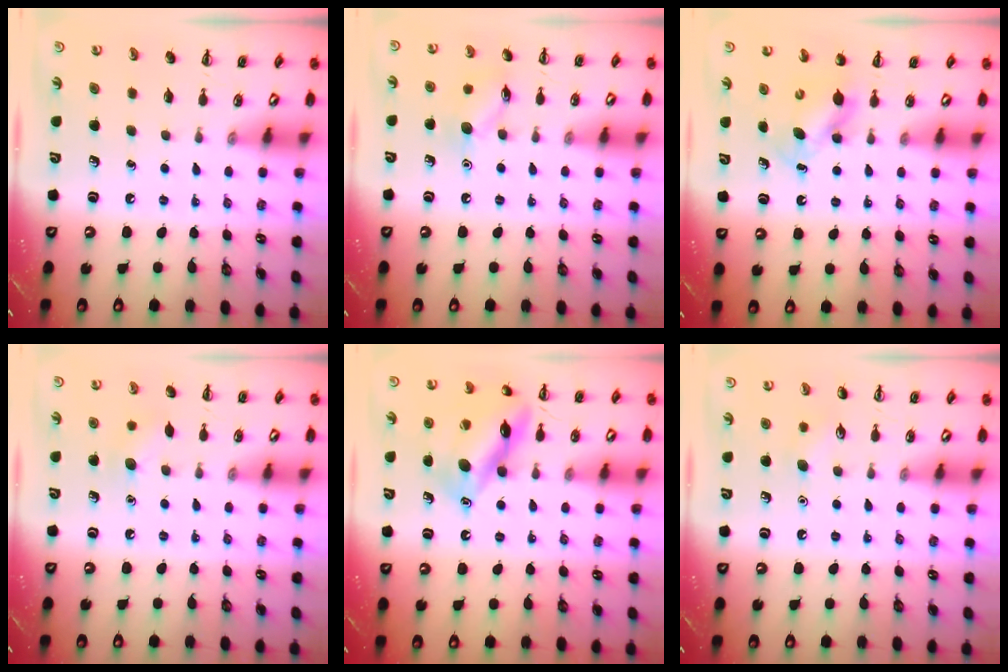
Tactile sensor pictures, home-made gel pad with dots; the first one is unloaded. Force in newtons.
{"total": 8.8, "press": 8.8, "slide": 1.1}
{"total": 5.0, "press": 5.0, "slide": 0.6}
{"total": 7.4, "press": 7.1, "slide": 1.8}
{"total": 14.9, "press": 14.9, "slide": 1.3}
{"total": 6.4, "press": 6.2, "slide": 1.7}